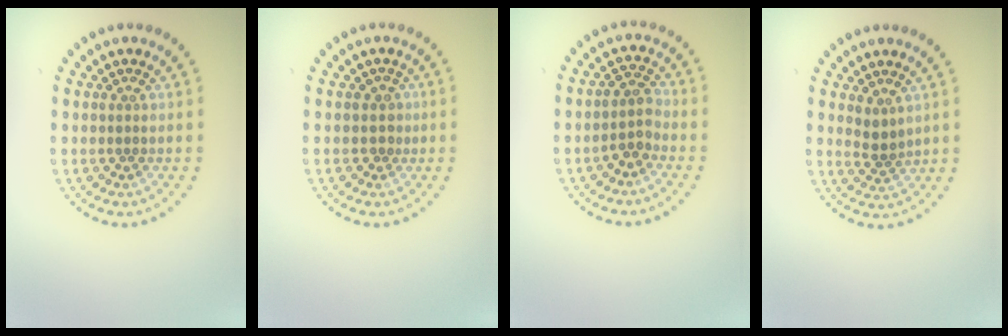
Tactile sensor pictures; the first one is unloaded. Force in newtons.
{"total": 0.9, "press": 0.6, "slide": 0.6}
{"total": 2.0, "press": 1.7, "slide": 1.0}
{"total": 1.7, "press": 1.2, "slide": 1.2}